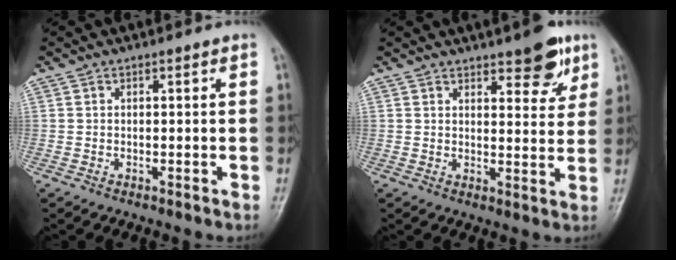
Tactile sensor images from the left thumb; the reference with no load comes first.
{"total": 7.5, "force": [4.8, 2.9, 5.0], "torque": [-0.040, -0.027, 0.061]}